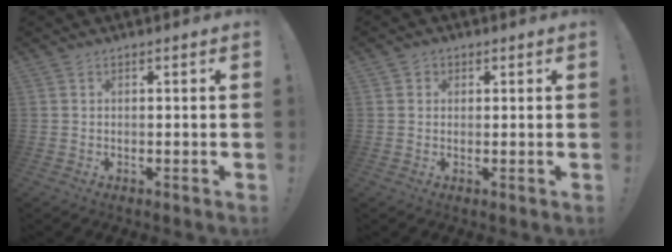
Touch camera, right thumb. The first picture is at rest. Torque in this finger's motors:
{"motor_torque": [0.09, -0.41, -0.38, 0.12, 0.06]}